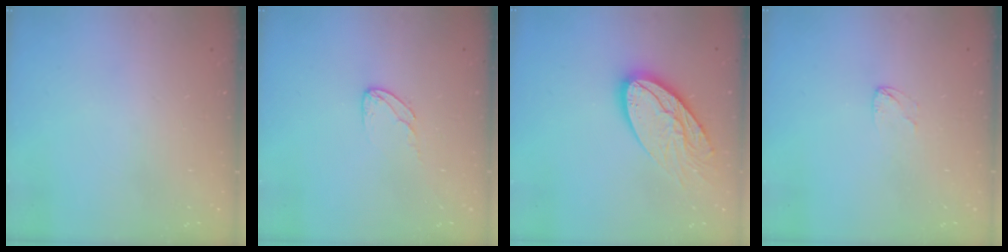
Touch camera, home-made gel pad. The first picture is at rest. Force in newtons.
{"total": 4.3, "press": 4.3, "slide": 0.2}
{"total": 14.4, "press": 14.3, "slide": 1.2}
{"total": 2.5, "press": 2.5, "slide": 0.2}